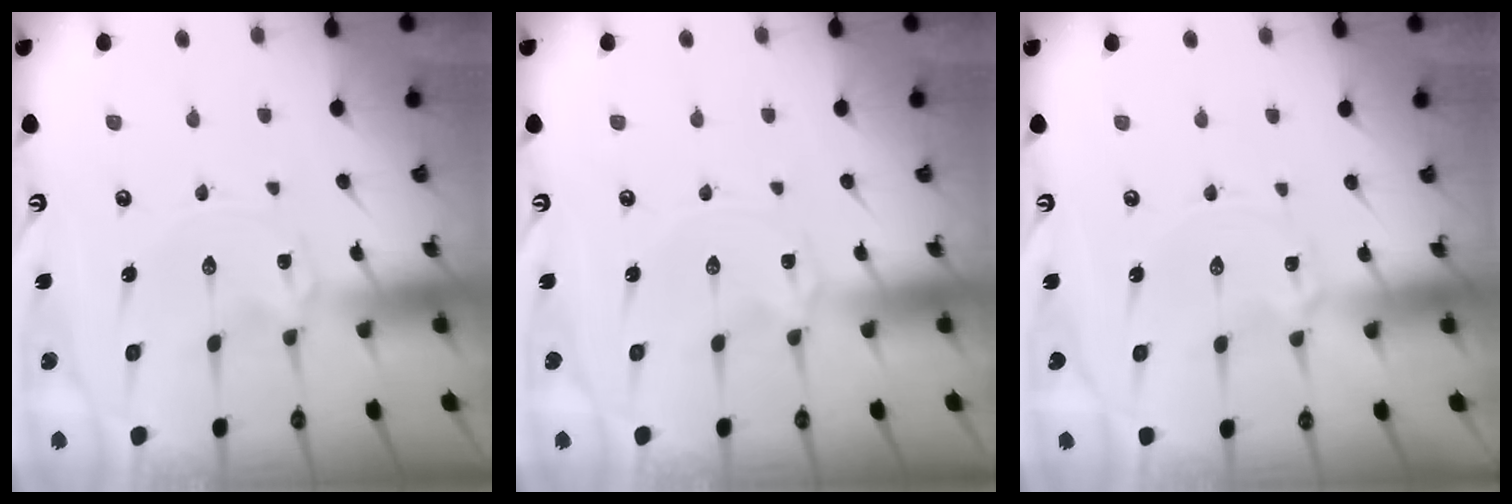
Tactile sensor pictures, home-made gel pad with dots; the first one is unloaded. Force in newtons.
{"total": 0.0}
{"total": 1.2, "press": 1.2, "slide": 0.3}